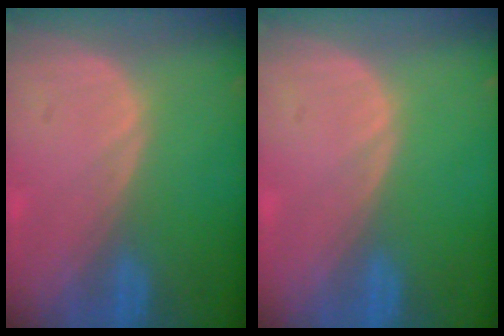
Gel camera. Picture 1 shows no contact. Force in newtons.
{"total": 0.0}